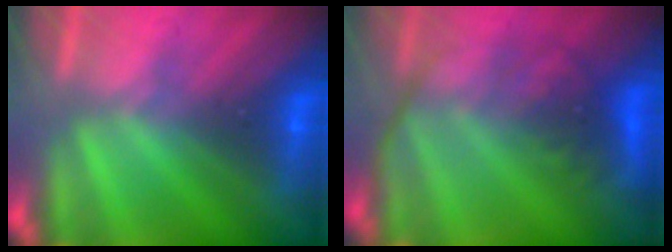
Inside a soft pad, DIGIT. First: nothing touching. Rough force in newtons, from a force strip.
{"total": 8.6}